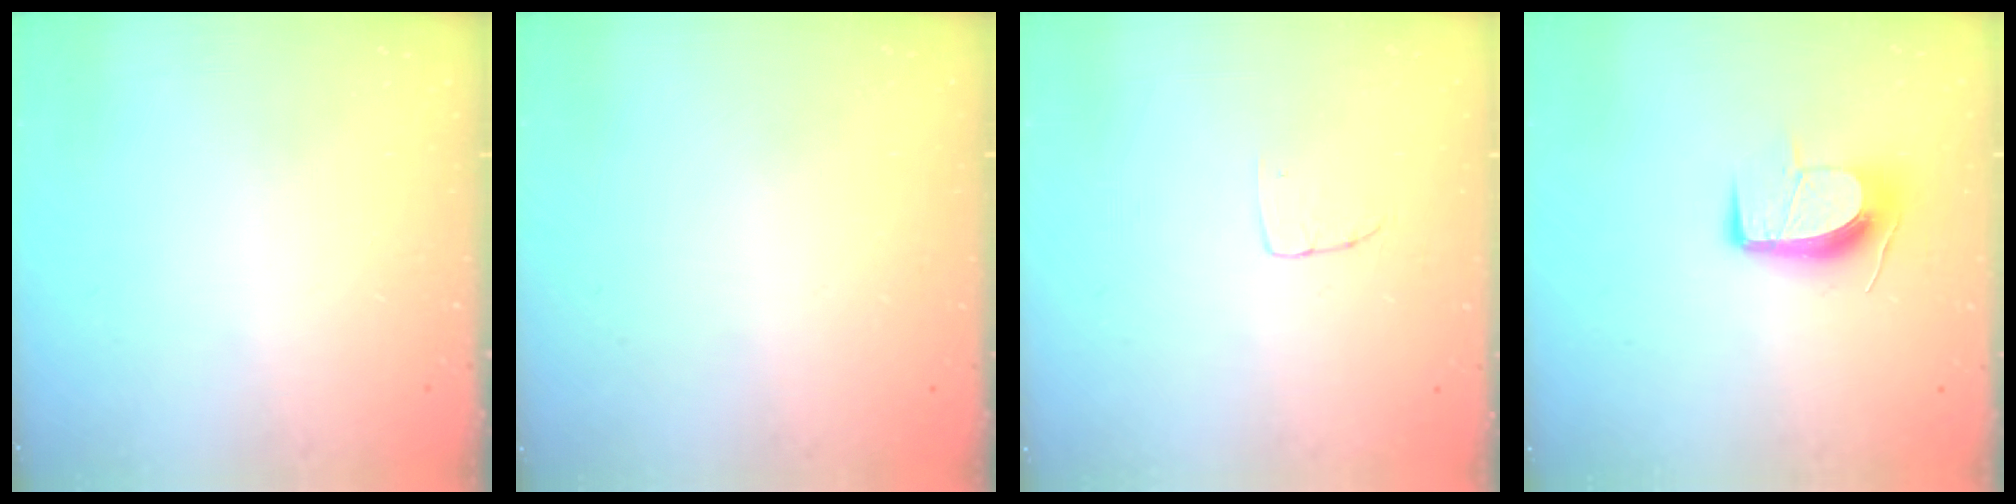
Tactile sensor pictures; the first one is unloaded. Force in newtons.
{"total": 0.0}
{"total": 2.9, "press": 2.9, "slide": 0.1}
{"total": 10.9, "press": 10.9, "slide": 0.2}